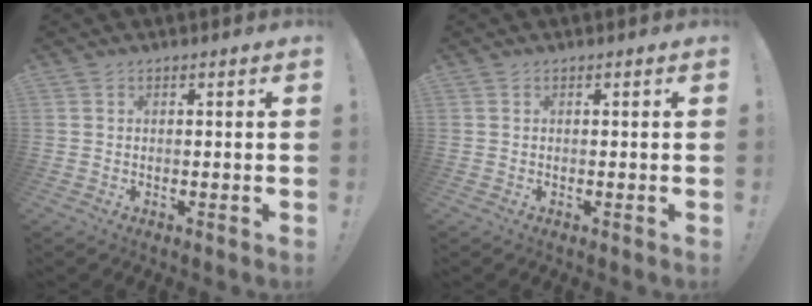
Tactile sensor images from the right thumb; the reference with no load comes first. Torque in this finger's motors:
{"motor_torque": [-0.04, 0.04, 0.00, 0.00, 0.00]}